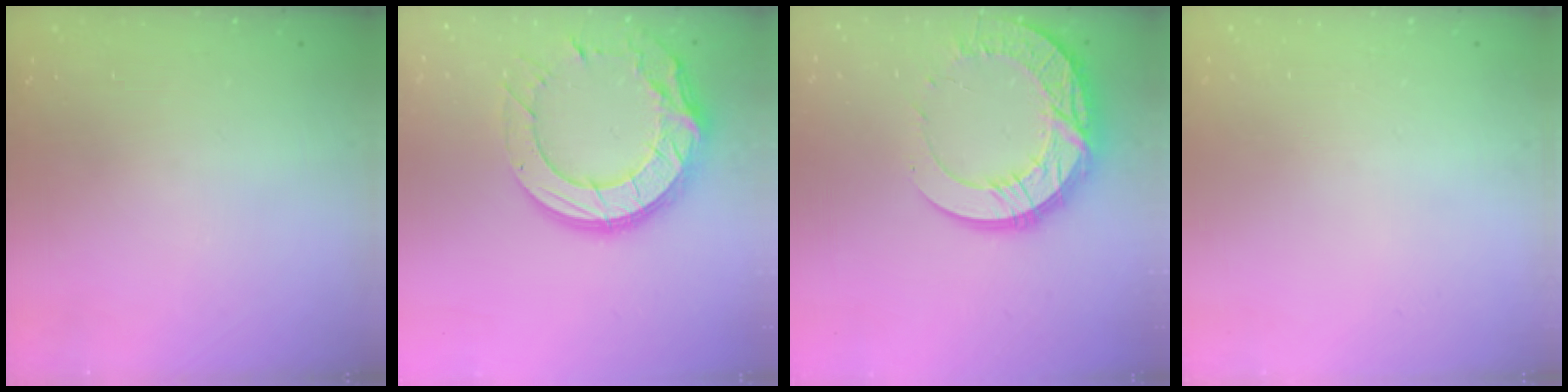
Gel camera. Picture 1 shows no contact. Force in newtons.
{"total": 20.2, "press": 20.1, "slide": 1.7}
{"total": 18.8, "press": 18.8, "slide": 1.7}
{"total": 0.0}